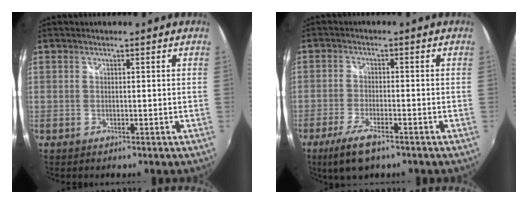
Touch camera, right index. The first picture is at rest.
{"total": 7.6, "force": [-5.0, 2.2, 5.2], "torque": [-0.129, -0.019, -0.095]}